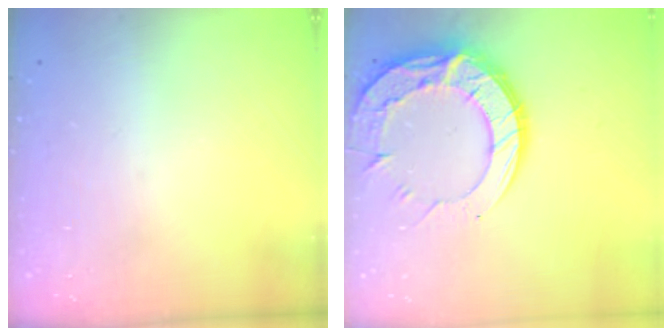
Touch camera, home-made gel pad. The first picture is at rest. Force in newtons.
{"total": 19.5, "press": 19.4, "slide": 1.6}